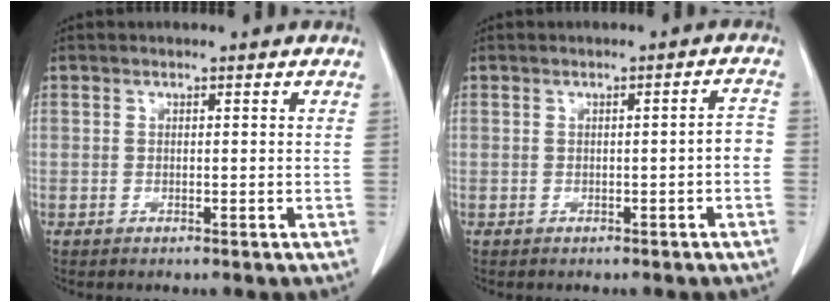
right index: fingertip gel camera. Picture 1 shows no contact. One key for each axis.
{"total": 2.3, "fx": -0.7, "fy": 0.2, "fz": 2.2, "tx": -0.025, "ty": 0.005, "tz": -0.012}